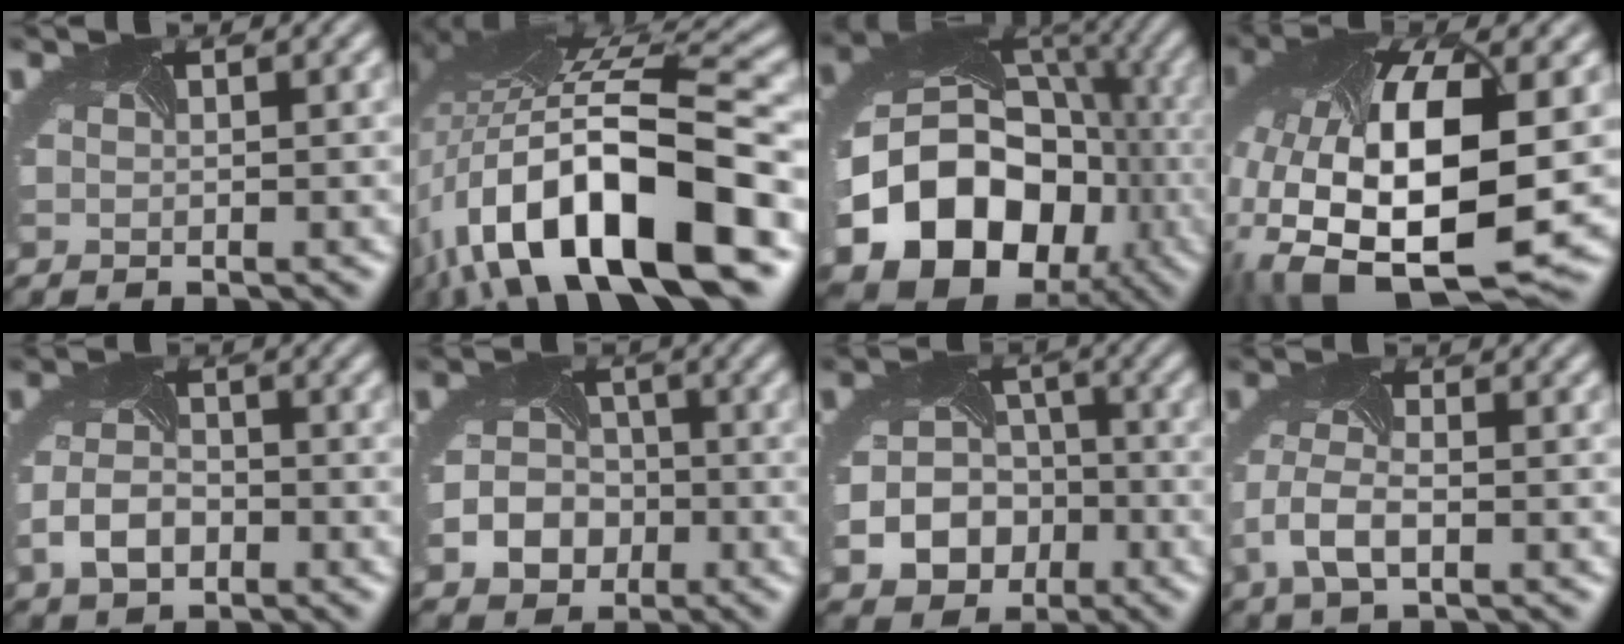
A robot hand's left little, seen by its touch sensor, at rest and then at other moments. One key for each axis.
{"total": 15.8, "fx": -4.4, "fy": 7.0, "fz": 13.4, "tx": -0.233, "ty": 0.010, "tz": -0.080}
{"total": 17.9, "fx": -5.4, "fy": 14.5, "fz": 8.9, "tx": -0.167, "ty": -0.024, "tz": -0.093}
{"total": 16.6, "fx": -1.4, "fy": 9.1, "fz": 13.8, "tx": -0.298, "ty": -0.036, "tz": -0.014}
{"total": 3.1, "fx": -1.5, "fy": 2.2, "fz": 1.5, "tx": -0.042, "ty": -0.001, "tz": -0.033}
{"total": 4.3, "fx": -1.8, "fy": 3.7, "fz": 1.3, "tx": -0.022, "ty": 0.001, "tz": -0.032}
{"total": 6.6, "fx": -2.6, "fy": 5.6, "fz": 2.4, "tx": -0.032, "ty": -0.009, "tz": -0.047}
{"total": 3.6, "fx": -1.3, "fy": 1.9, "fz": 2.8, "tx": -0.075, "ty": 0.004, "tz": -0.030}